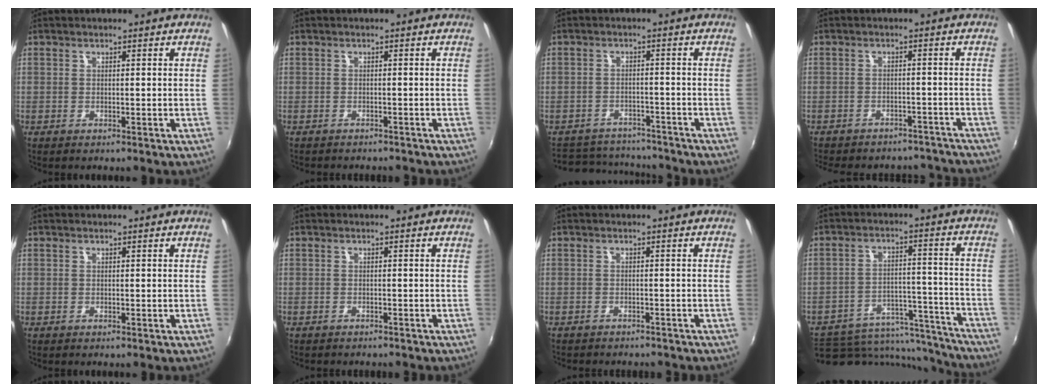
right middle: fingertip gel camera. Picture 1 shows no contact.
{"total": 3.5, "force": [-3.2, 1.0, 1.0], "torque": [-0.027, -0.012, -0.046]}
{"total": 10.8, "force": [-9.8, 4.1, 2.2], "torque": [-0.063, 0.023, -0.138]}
{"total": 15.1, "force": [-13.4, 5.6, 4.1], "torque": [-0.102, 0.014, -0.159]}
{"total": 0.0}
{"total": 2.2, "force": [-2.1, 0.6, 0.6], "torque": [-0.018, -0.011, -0.030]}
{"total": 4.6, "force": [-4.2, 1.3, 1.3], "torque": [-0.037, -0.013, -0.060]}
{"total": 17.9, "force": [-15.6, 7.3, 5.0], "torque": [-0.091, 0.032, -0.196]}